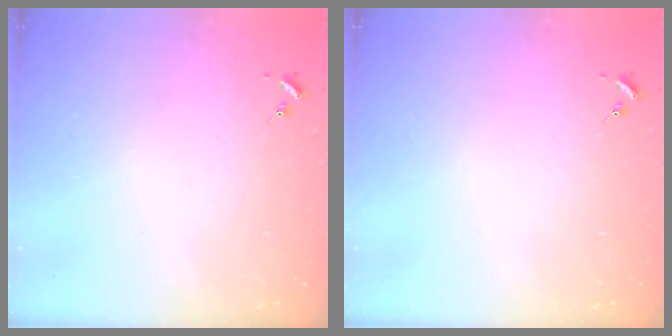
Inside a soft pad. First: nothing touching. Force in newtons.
{"total": 0.0}